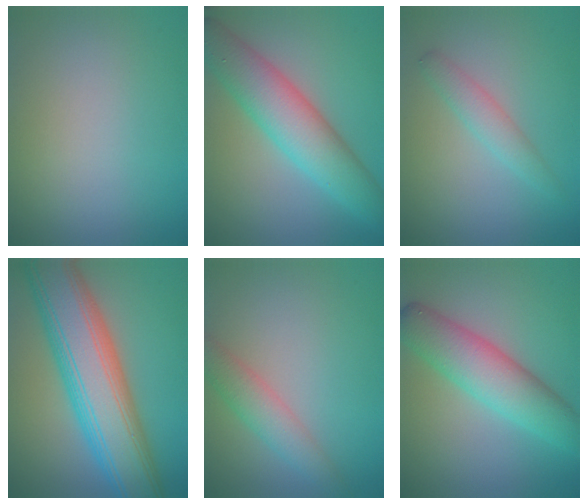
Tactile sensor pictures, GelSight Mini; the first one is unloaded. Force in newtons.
{"total": 7.5, "press": 7.5, "slide": 0.1}
{"total": 2.3, "press": 2.3, "slide": 0.1}
{"total": 12.1, "press": 12.1, "slide": 0.5}
{"total": 2.9, "press": 2.9, "slide": 0.1}
{"total": 6.6, "press": 6.6, "slide": 0.1}